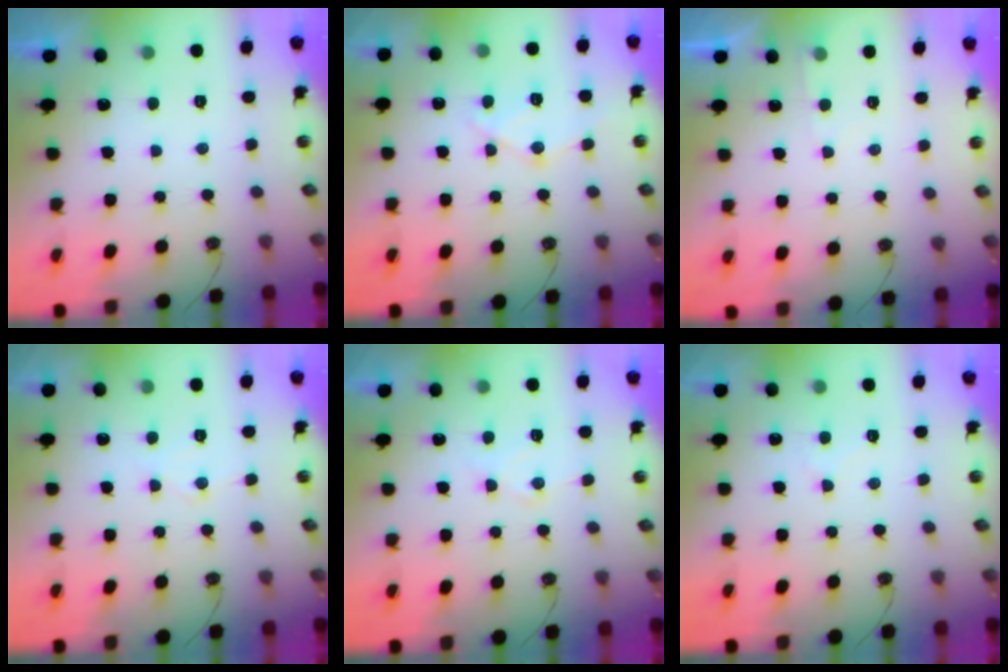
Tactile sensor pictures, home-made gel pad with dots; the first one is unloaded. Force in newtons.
{"total": 12.2, "press": 12.1, "slide": 1.1}
{"total": 3.2, "press": 3.1, "slide": 0.4}
{"total": 5.9, "press": 5.8, "slide": 0.7}
{"total": 7.1, "press": 7.1, "slide": 0.4}
{"total": 4.0, "press": 4.0, "slide": 0.5}